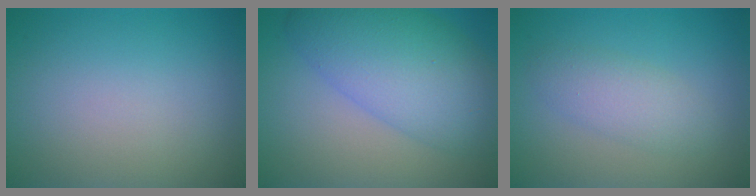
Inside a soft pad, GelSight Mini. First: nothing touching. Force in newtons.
{"total": 8.7, "press": 8.7, "slide": 0.1}
{"total": 2.6, "press": 2.6, "slide": 0.0}